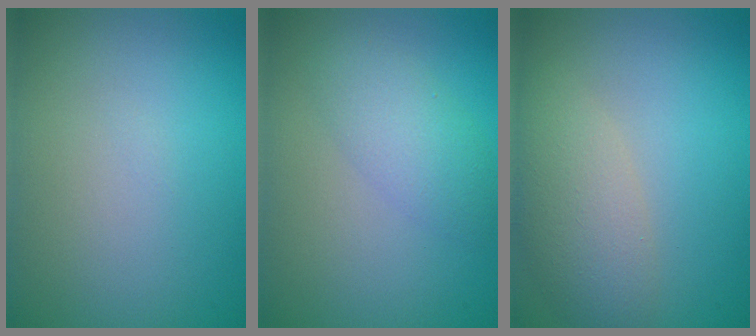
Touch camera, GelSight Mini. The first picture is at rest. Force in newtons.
{"total": 2.8, "press": 2.8, "slide": 0.2}
{"total": 4.6, "press": 4.6, "slide": 0.3}